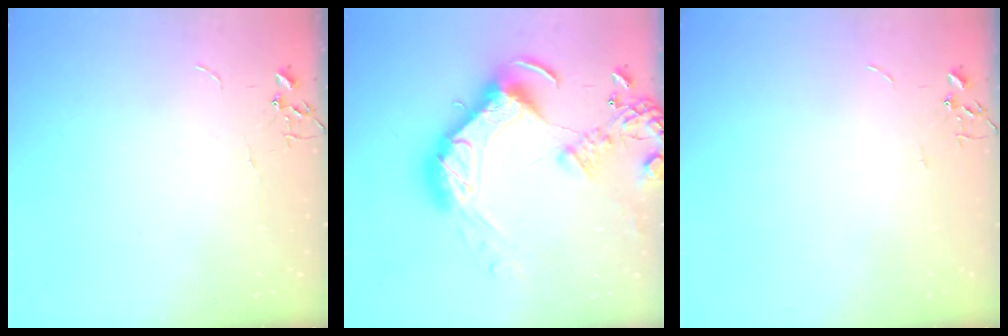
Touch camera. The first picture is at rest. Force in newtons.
{"total": 23.5, "press": 23.3, "slide": 3.0}
{"total": 0.0}